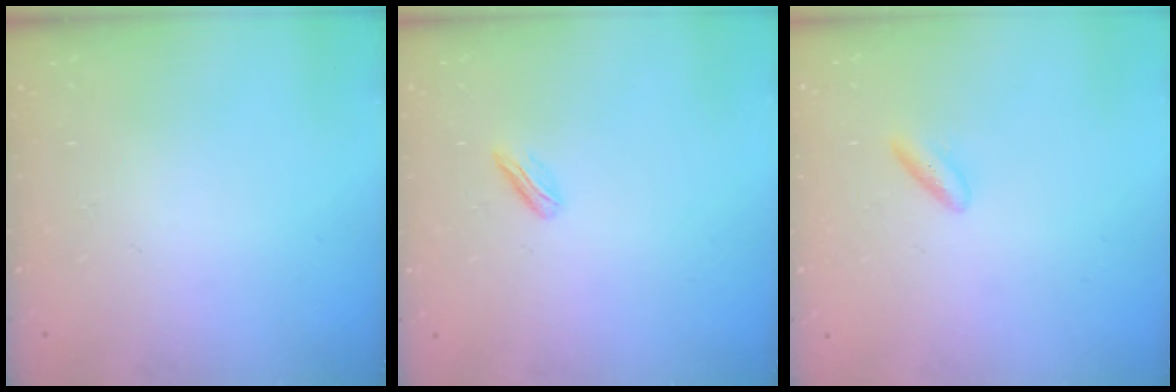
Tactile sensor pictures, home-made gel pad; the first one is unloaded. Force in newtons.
{"total": 2.4, "press": 2.3, "slide": 0.7}
{"total": 2.9, "press": 2.6, "slide": 1.4}